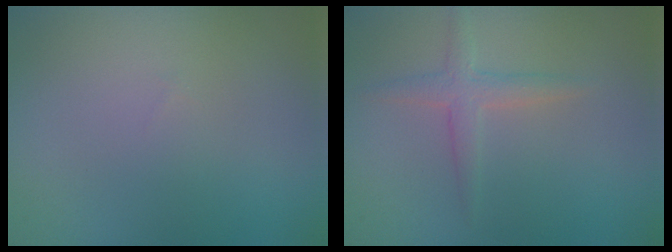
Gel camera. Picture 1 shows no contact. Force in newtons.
{"total": 1.9, "press": 1.9, "slide": 0.1}